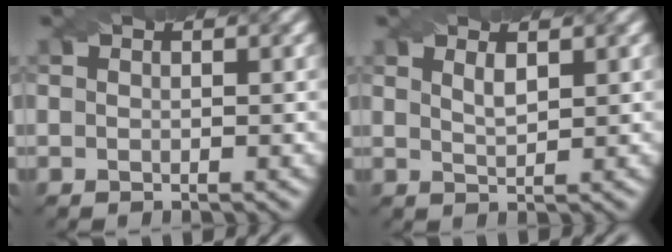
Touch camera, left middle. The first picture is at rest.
{"total": 1.4, "force": [0.9, 0.4, 1.0], "torque": [-0.020, 0.000, 0.019]}